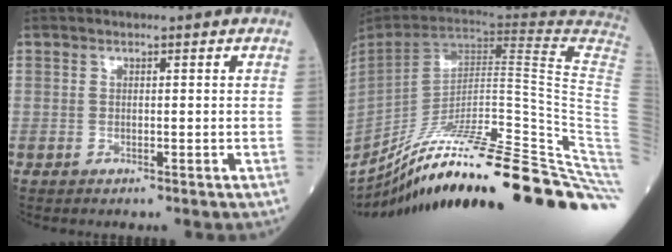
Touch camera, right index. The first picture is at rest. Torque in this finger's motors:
{"motor_torque": [0.08, -2.06, 0.61, 0.14]}